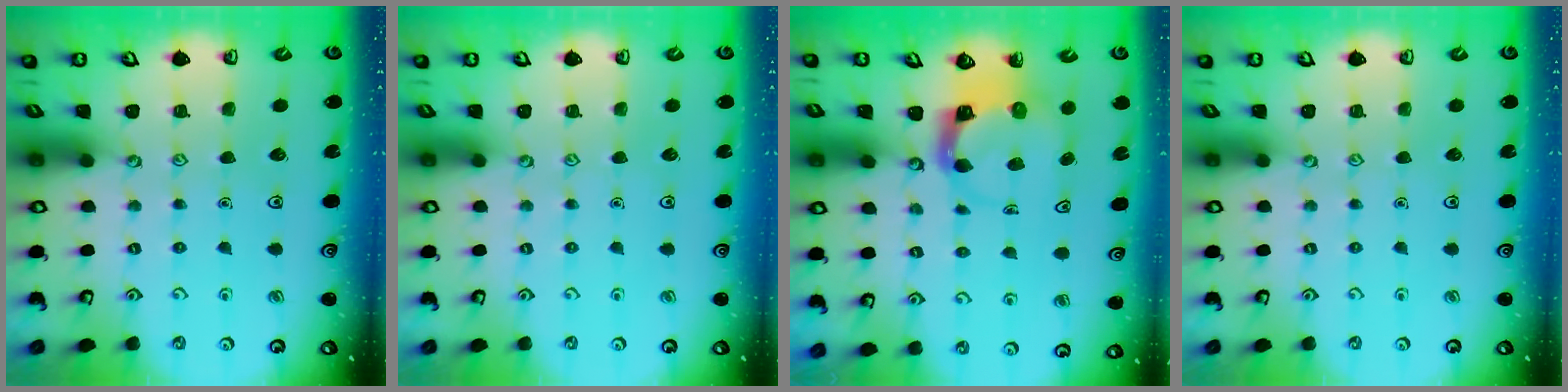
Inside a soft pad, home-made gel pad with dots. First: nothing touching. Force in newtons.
{"total": 0.0}
{"total": 3.9, "press": 3.9, "slide": 0.5}
{"total": 0.0}